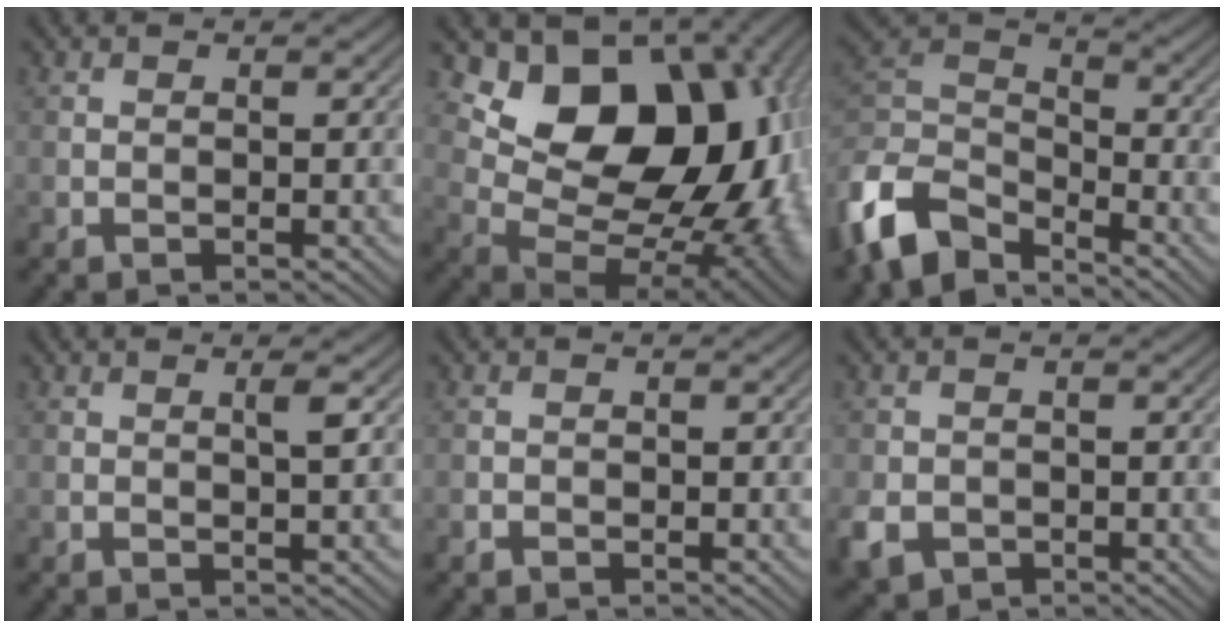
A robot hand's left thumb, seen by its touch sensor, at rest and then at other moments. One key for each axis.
{"total": 17.9, "fx": 4.5, "fy": 12.0, "fz": 12.5, "tx": -0.175, "ty": 0.003, "tz": 0.093}
{"total": 9.1, "fx": -6.2, "fy": 4.9, "fz": 4.6, "tx": -0.103, "ty": -0.003, "tz": -0.141}
{"total": 1.2, "fx": 0.4, "fy": -0.2, "fz": 1.1, "tx": -0.022, "ty": 0.003, "tz": 0.005}
{"total": 1.0, "fx": -0.6, "fy": 0.8, "fz": 0.2, "tx": -0.002, "ty": -0.003, "tz": -0.014}
{"total": 4.2, "fx": -1.8, "fy": 3.4, "fz": 1.9, "tx": -0.051, "ty": -0.012, "tz": -0.040}